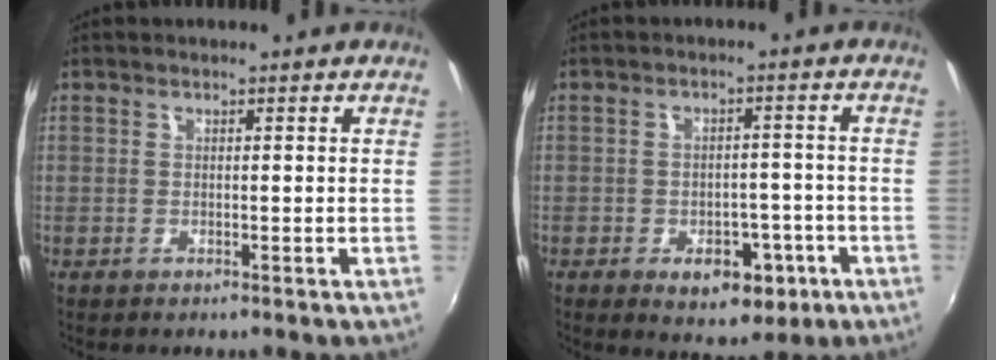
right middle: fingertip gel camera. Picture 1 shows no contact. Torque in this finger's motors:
{"motor_torque": [0.94, -1.20, 0.15, 0.04]}